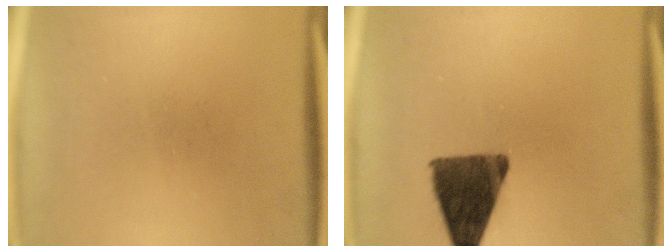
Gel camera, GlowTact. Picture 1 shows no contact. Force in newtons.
{"total": 12.4}